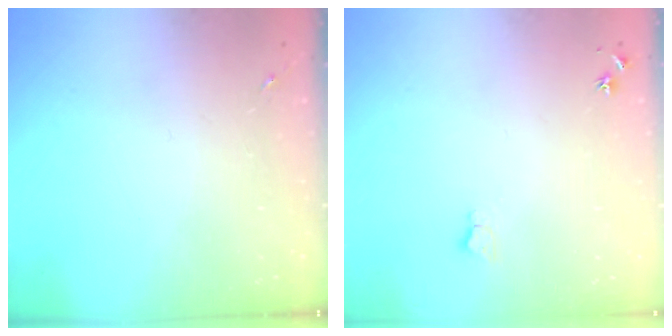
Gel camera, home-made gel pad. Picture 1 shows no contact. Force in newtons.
{"total": 3.9, "press": 3.9, "slide": 0.4}